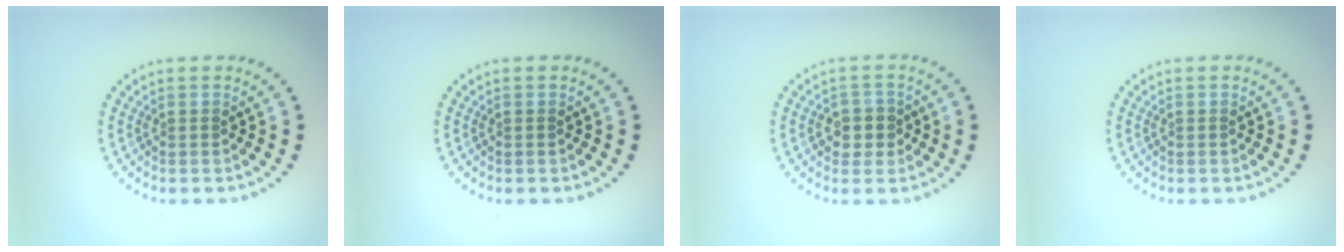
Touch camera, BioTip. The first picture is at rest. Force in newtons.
{"total": 0.0}
{"total": 2.4, "press": 2.3, "slide": 0.9}
{"total": 0.0}